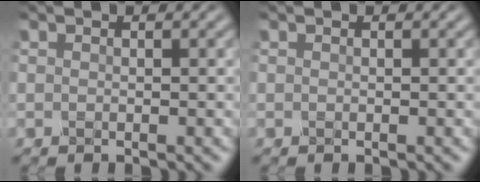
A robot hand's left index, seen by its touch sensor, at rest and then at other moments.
{"total": 0.0}